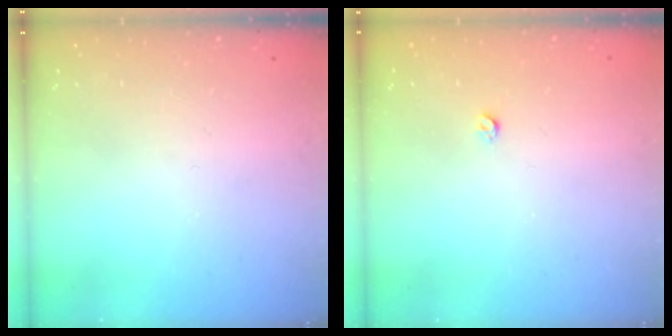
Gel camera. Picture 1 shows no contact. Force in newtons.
{"total": 2.8, "press": 2.8, "slide": 0.5}